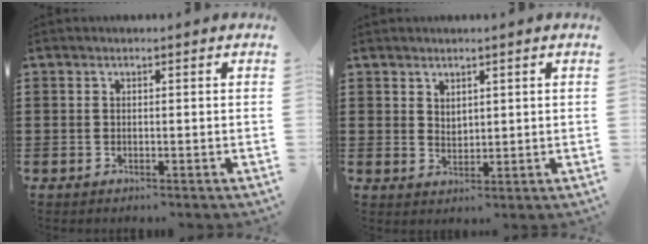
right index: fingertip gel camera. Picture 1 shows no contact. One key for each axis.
{"total": 2.0, "fx": 1.8, "fy": 0.9, "fz": 0.1, "tx": -0.003, "ty": 0.003, "tz": 0.036}